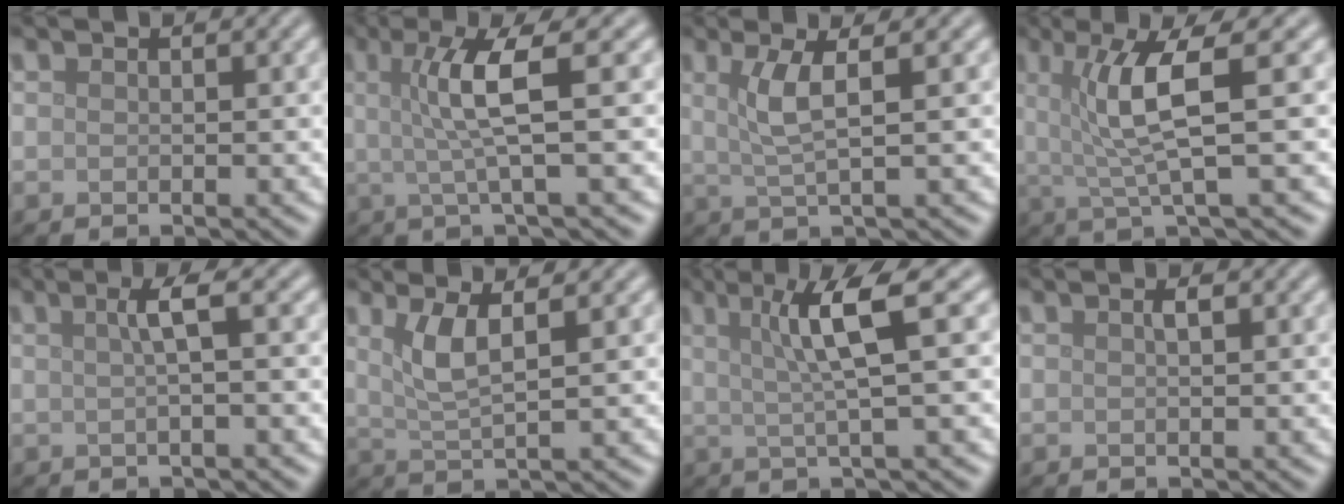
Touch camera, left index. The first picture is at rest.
{"total": 5.0, "force": [0.8, 0.7, 4.9], "torque": [-0.089, 0.003, 0.016]}
{"total": 3.4, "force": [1.0, 0.7, 3.2], "torque": [-0.060, 0.001, 0.021]}
{"total": 5.8, "force": [1.1, 0.9, 5.6], "torque": [-0.106, 0.001, 0.022]}
{"total": 2.7, "force": [0.4, 0.6, 2.6], "torque": [-0.041, 0.009, 0.002]}
{"total": 3.3, "force": [1.3, 0.7, 3.0], "torque": [-0.060, -0.002, 0.029]}
{"total": 5.2, "force": [1.4, 0.5, 5.0], "torque": [-0.086, 0.003, 0.025]}
{"total": 0.7, "force": [0.2, 0.2, 0.7], "torque": [-0.011, 0.004, 0.004]}